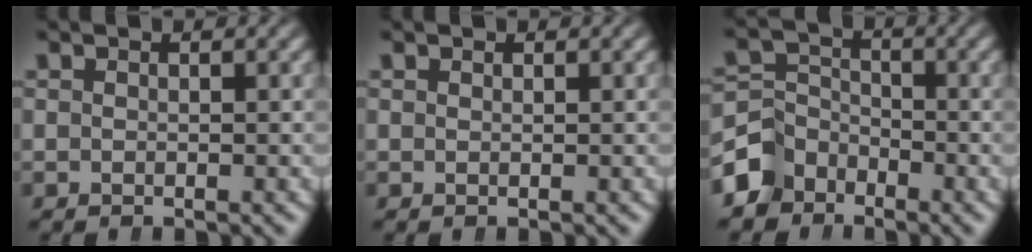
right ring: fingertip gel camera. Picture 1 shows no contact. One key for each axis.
{"total": 0.0}
{"total": 5.5, "fx": -2.8, "fy": 4.5, "fz": 1.7, "tx": -0.024, "ty": -0.016, "tz": -0.045}